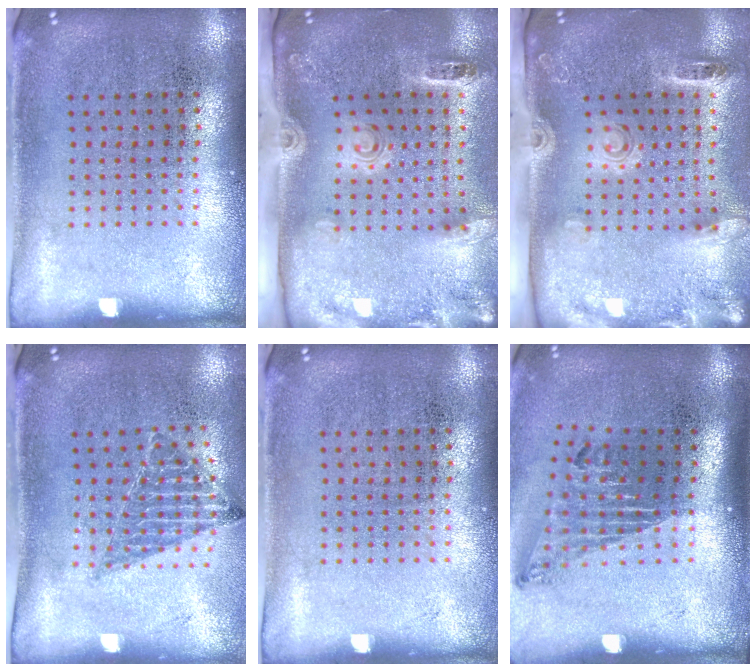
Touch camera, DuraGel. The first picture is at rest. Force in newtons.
{"total": 2.9, "press": 2.0, "slide": 2.1}
{"total": 2.8, "press": 2.0, "slide": 2.0}
{"total": 1.0, "press": 0.9, "slide": 0.4}
{"total": 0.0}
{"total": 1.7, "press": 1.1, "slide": 1.3}